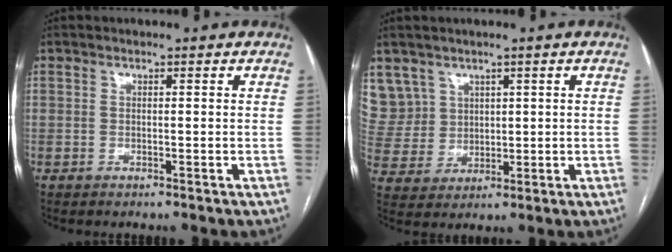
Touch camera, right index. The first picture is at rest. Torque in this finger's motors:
{"motor_torque": [-0.22, 0.29, -0.03, -0.01]}